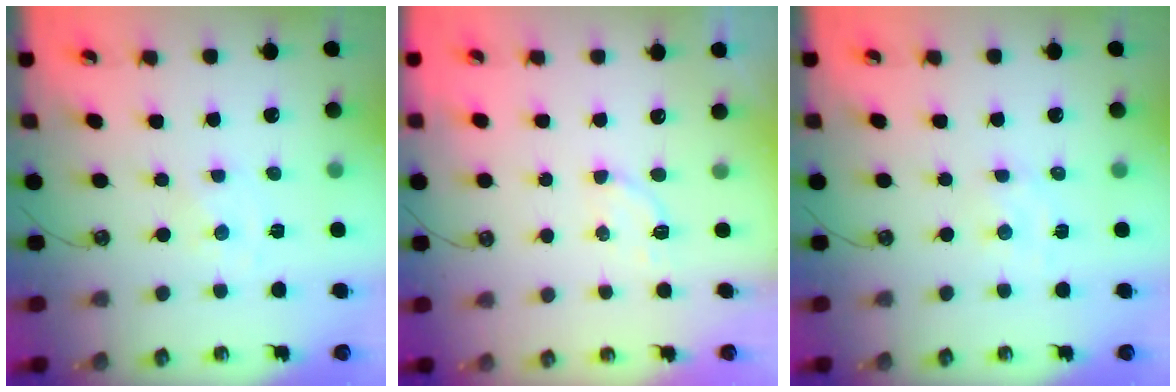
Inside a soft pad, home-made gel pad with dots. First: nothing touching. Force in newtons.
{"total": 3.3, "press": 3.1, "slide": 1.0}
{"total": 2.0, "press": 2.0, "slide": 0.3}